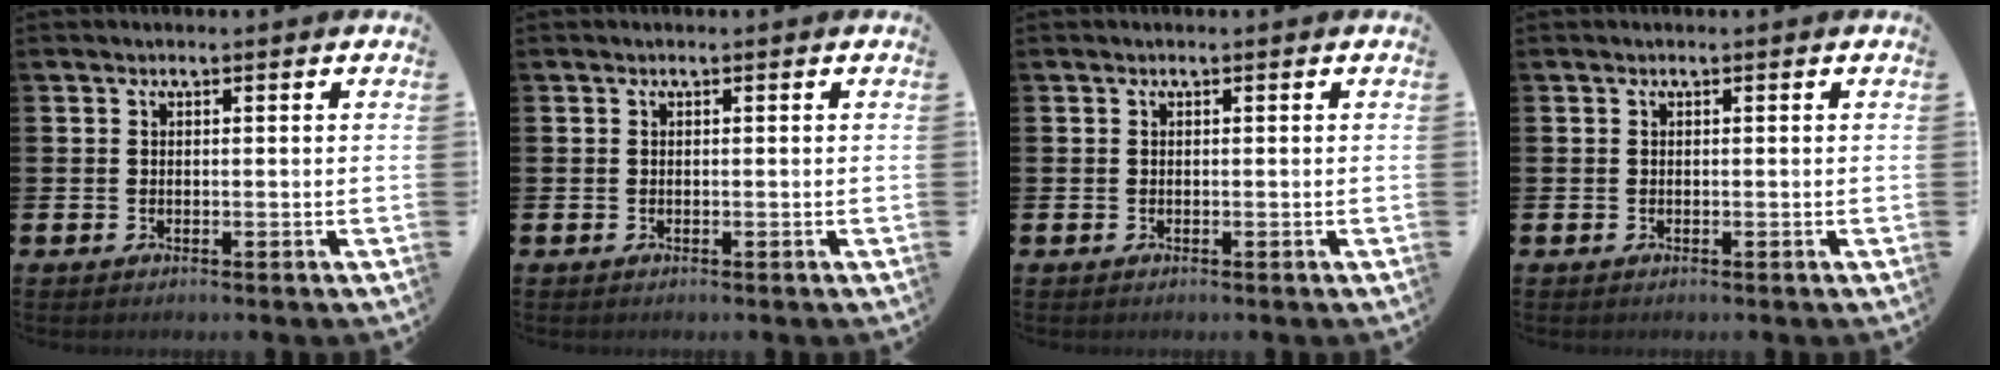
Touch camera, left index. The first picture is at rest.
{"total": 0.0}
{"total": 0.0}
{"total": 0.0}